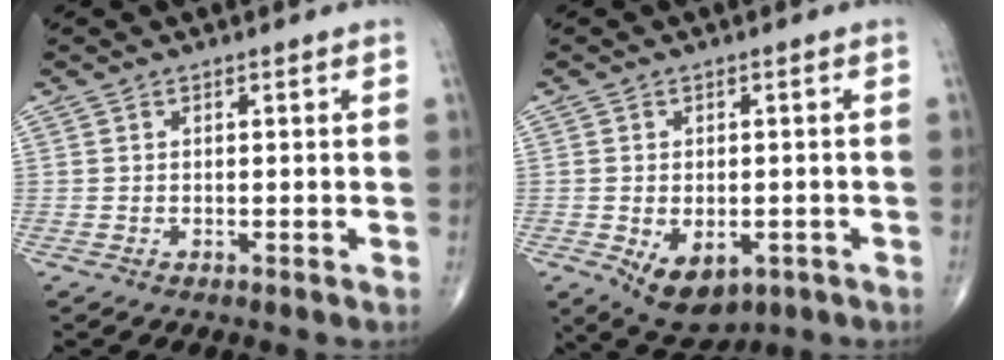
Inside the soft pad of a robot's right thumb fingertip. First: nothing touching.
{"total": 8.7, "force": [-3.2, 5.4, 6.1], "torque": [-0.077, 0.001, -0.035]}